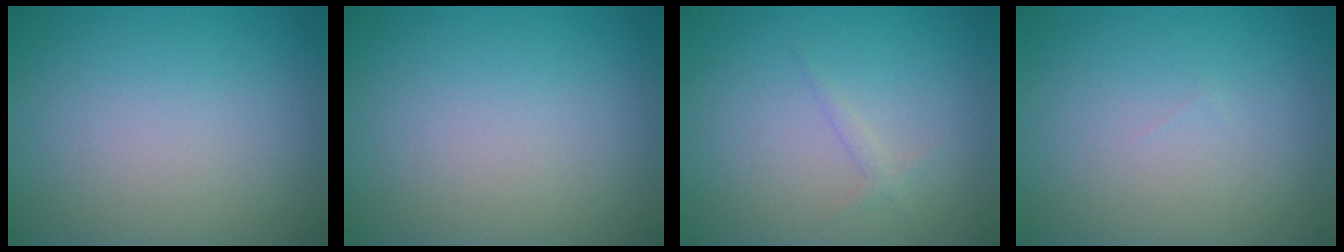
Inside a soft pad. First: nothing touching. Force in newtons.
{"total": 0.0}
{"total": 0.8, "press": 0.8, "slide": 0.1}
{"total": 0.0}